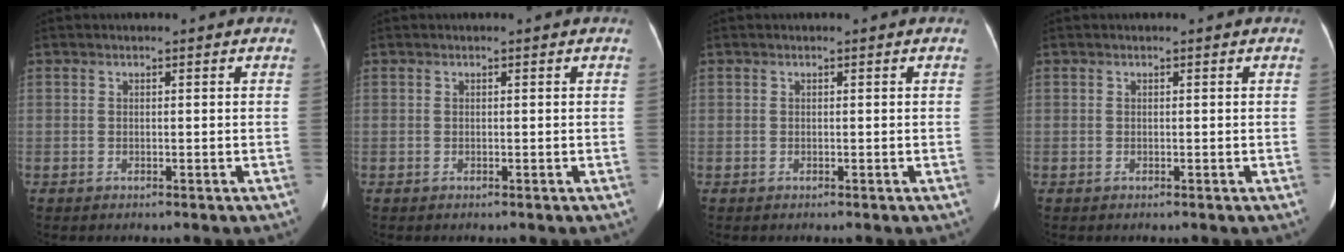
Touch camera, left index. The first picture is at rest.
{"total": 0.0}
{"total": 0.0}
{"total": 0.0}